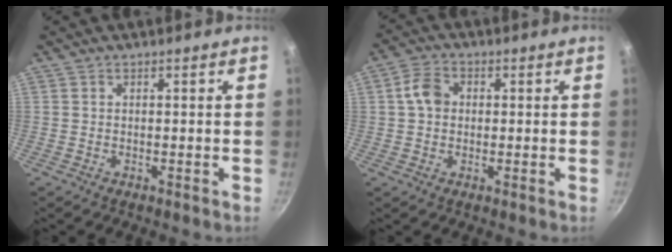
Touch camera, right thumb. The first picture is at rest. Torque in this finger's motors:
{"motor_torque": [-0.02, 0.12, 0.46, 0.43, 0.15]}